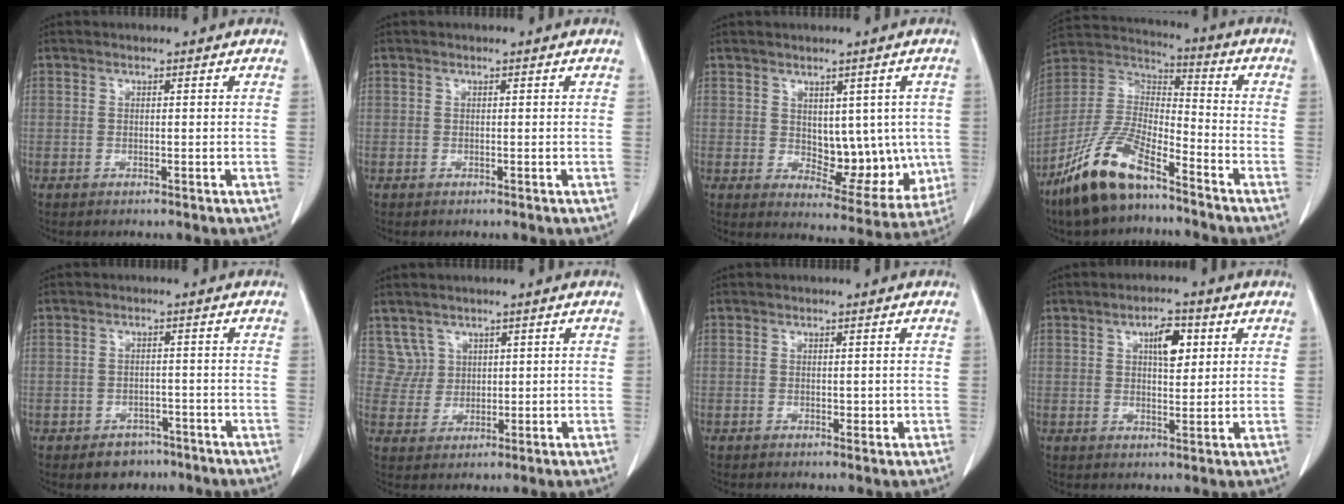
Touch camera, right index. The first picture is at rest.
{"total": 0.0}
{"total": 10.0, "force": [0.3, 5.8, 8.2], "torque": [-0.088, 0.000, 0.024]}
{"total": 14.8, "force": [-10.2, 4.3, 9.8], "torque": [-0.208, -0.001, -0.193]}
{"total": 3.9, "force": [-2.5, 2.8, 0.9], "torque": [-0.008, 0.009, -0.028]}
{"total": 4.0, "force": [2.3, 3.3, -0.4], "torque": [0.016, 0.008, 0.047]}
{"total": 1.4, "force": [-0.1, 0.9, 1.1], "torque": [-0.011, -0.001, 0.001]}
{"total": 5.2, "force": [1.9, 2.1, 4.4], "torque": [-0.071, 0.006, 0.032]}